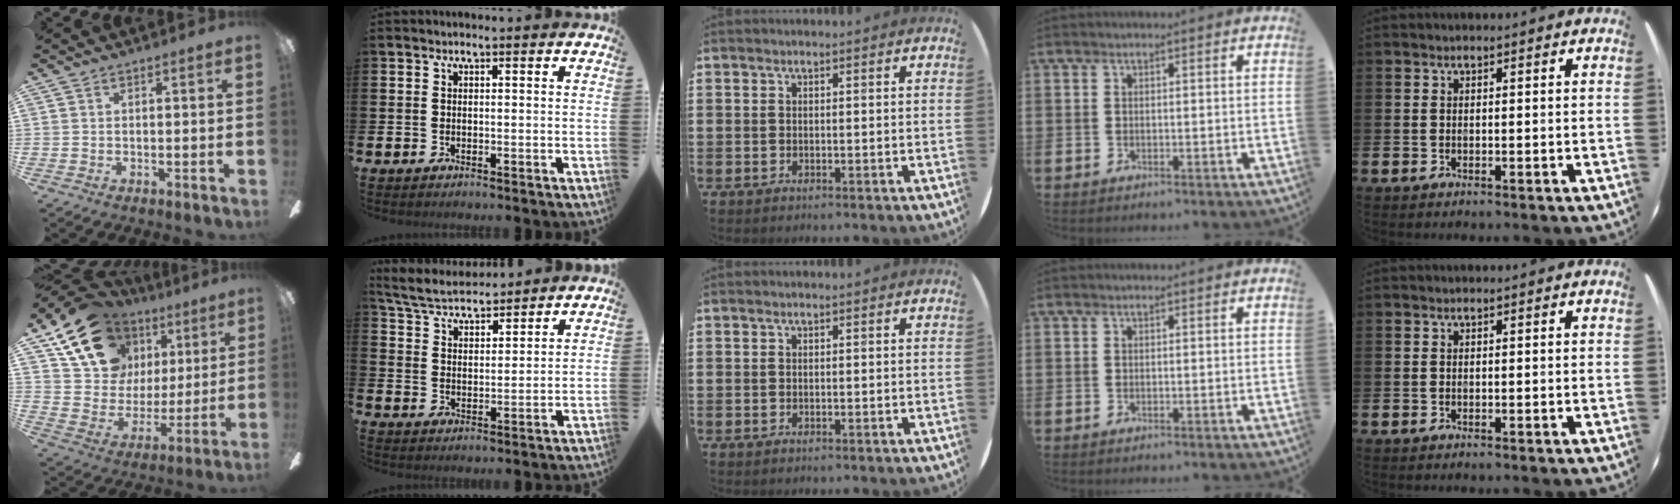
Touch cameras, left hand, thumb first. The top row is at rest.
{"thumb": {"total": 19.6, "force": [11.5, 13.8, 7.9], "torque": [-0.146, -0.052, 0.219]}, "index": {"total": 5.3, "force": [5.2, 0.9, 0.7], "torque": [-0.039, -0.028, 0.092]}}